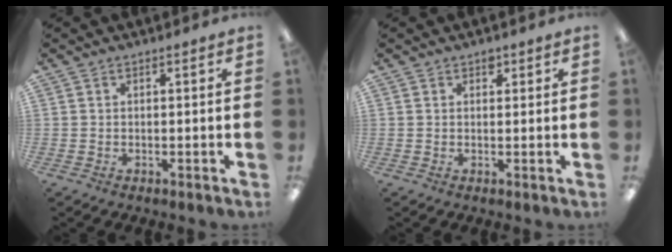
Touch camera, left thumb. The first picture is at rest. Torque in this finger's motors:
{"motor_torque": [0.25, 0.07, 0.20, -0.08, -0.17]}